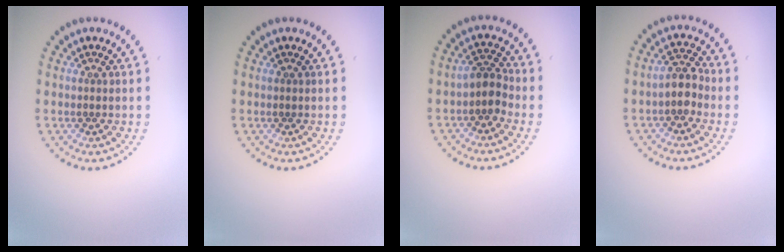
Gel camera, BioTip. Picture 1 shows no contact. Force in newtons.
{"total": 0.0}
{"total": 2.3, "press": 1.9, "slide": 1.4}
{"total": 2.4, "press": 2.0, "slide": 1.3}